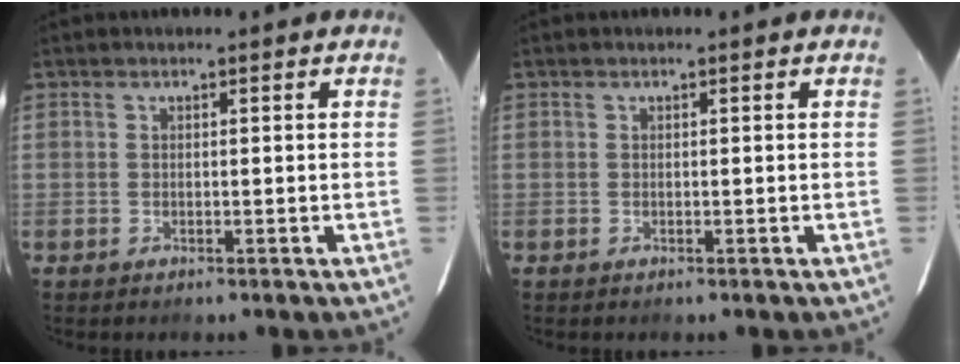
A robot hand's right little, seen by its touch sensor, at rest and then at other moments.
{"total": 0.0}